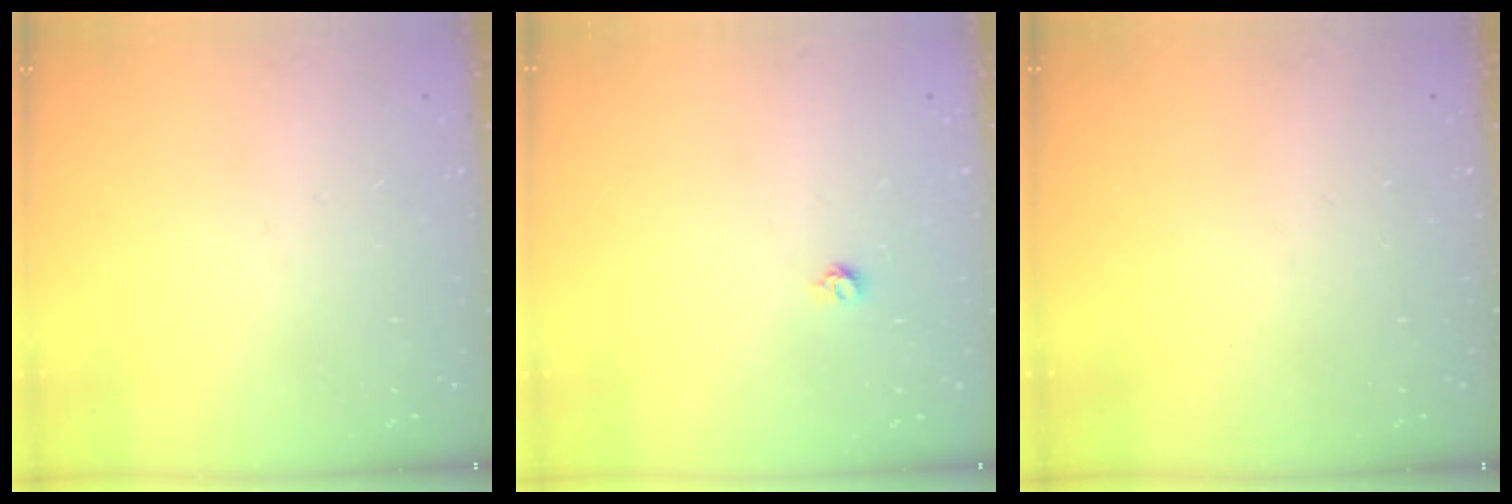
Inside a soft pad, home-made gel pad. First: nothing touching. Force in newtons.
{"total": 3.4, "press": 3.4, "slide": 0.2}
{"total": 0.0}